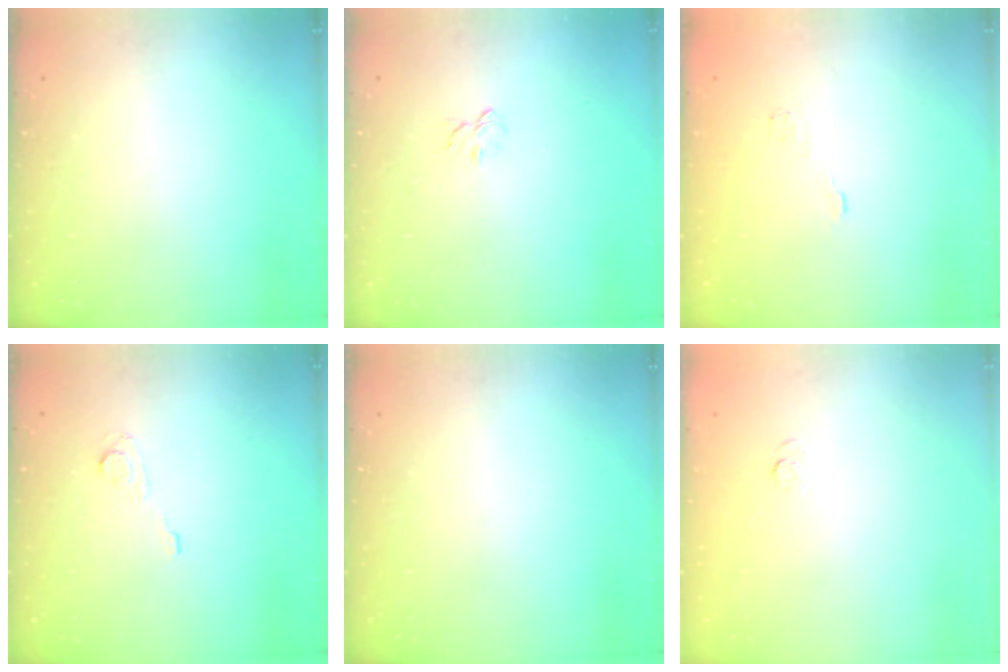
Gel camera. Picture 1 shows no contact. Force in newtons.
{"total": 6.5, "press": 6.5, "slide": 0.2}
{"total": 6.9, "press": 6.8, "slide": 1.2}
{"total": 5.5, "press": 5.5, "slide": 0.3}
{"total": 0.0}
{"total": 5.3, "press": 5.2, "slide": 1.2}